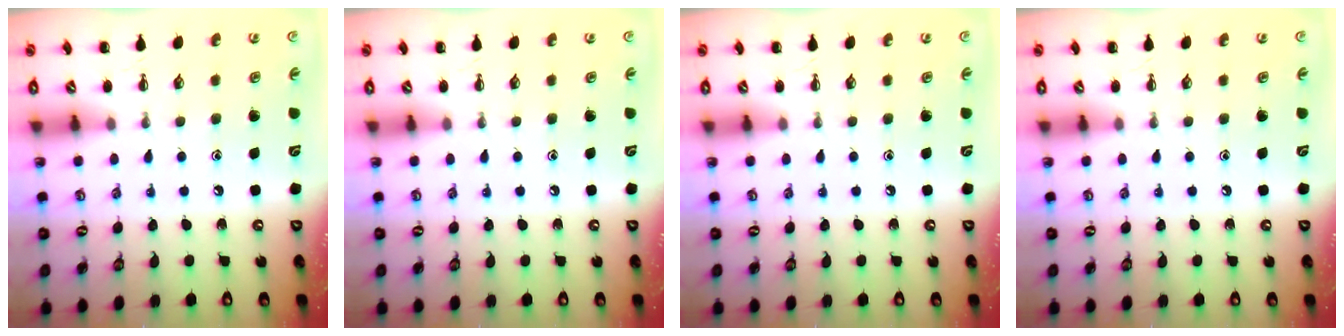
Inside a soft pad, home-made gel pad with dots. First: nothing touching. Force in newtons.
{"total": 0.0}
{"total": 0.0}
{"total": 0.0}